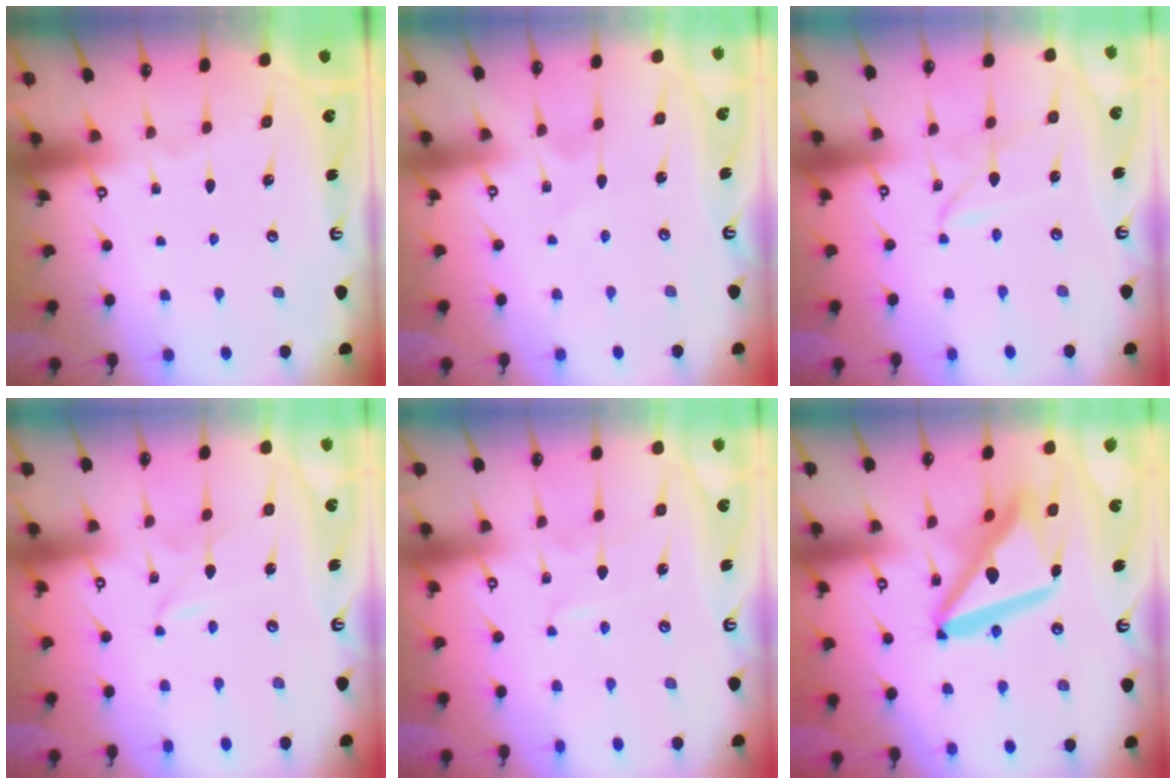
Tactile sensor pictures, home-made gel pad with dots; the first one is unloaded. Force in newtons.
{"total": 1.8, "press": 1.8, "slide": 0.2}
{"total": 3.5, "press": 3.5, "slide": 0.2}
{"total": 0.9, "press": 0.9, "slide": 0.2}
{"total": 3.3, "press": 3.2, "slide": 0.4}
{"total": 15.8, "press": 15.7, "slide": 1.7}